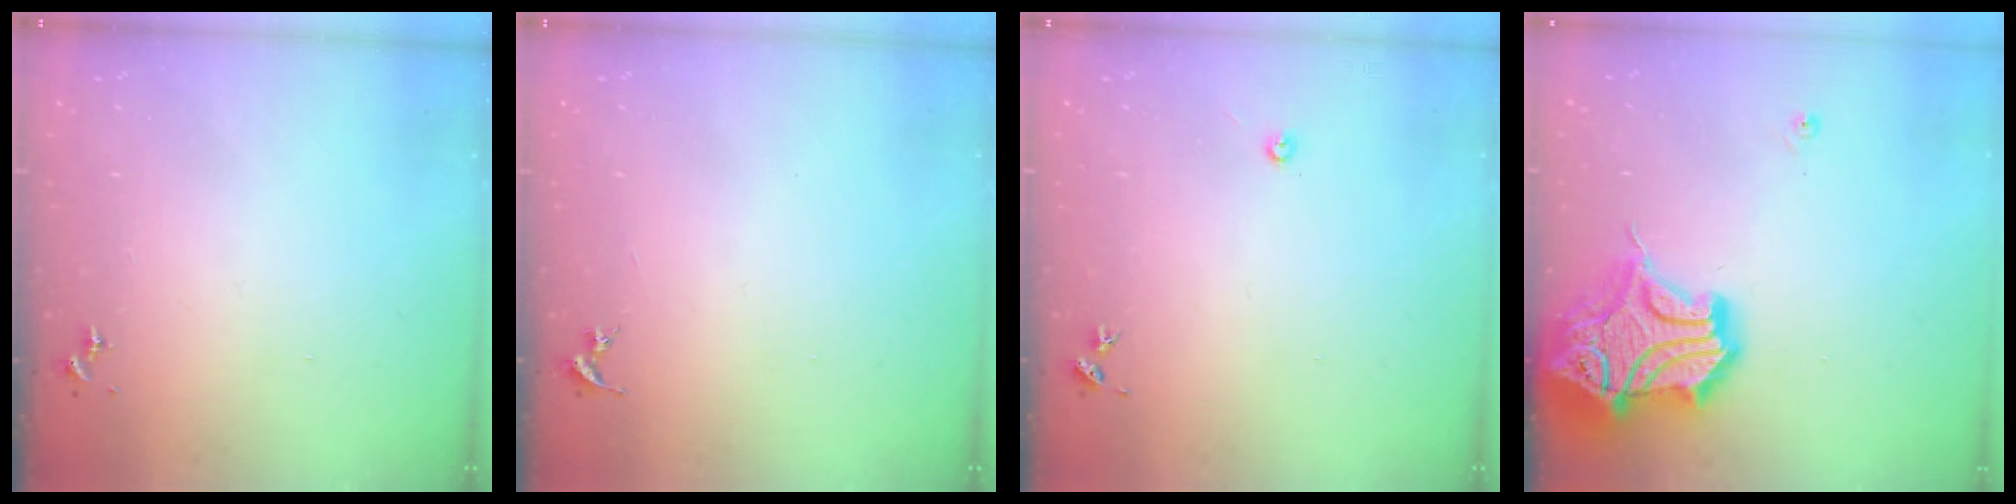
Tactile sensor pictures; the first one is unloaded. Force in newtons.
{"total": 0.0}
{"total": 3.0, "press": 3.0, "slide": 0.4}
{"total": 19.6, "press": 19.4, "slide": 2.5}